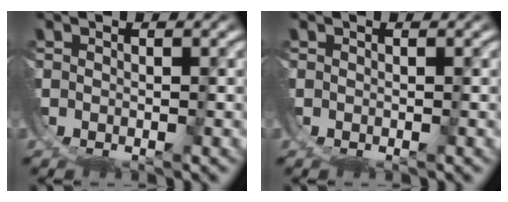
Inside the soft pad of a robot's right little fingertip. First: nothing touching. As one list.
[{"total": 0.0}]